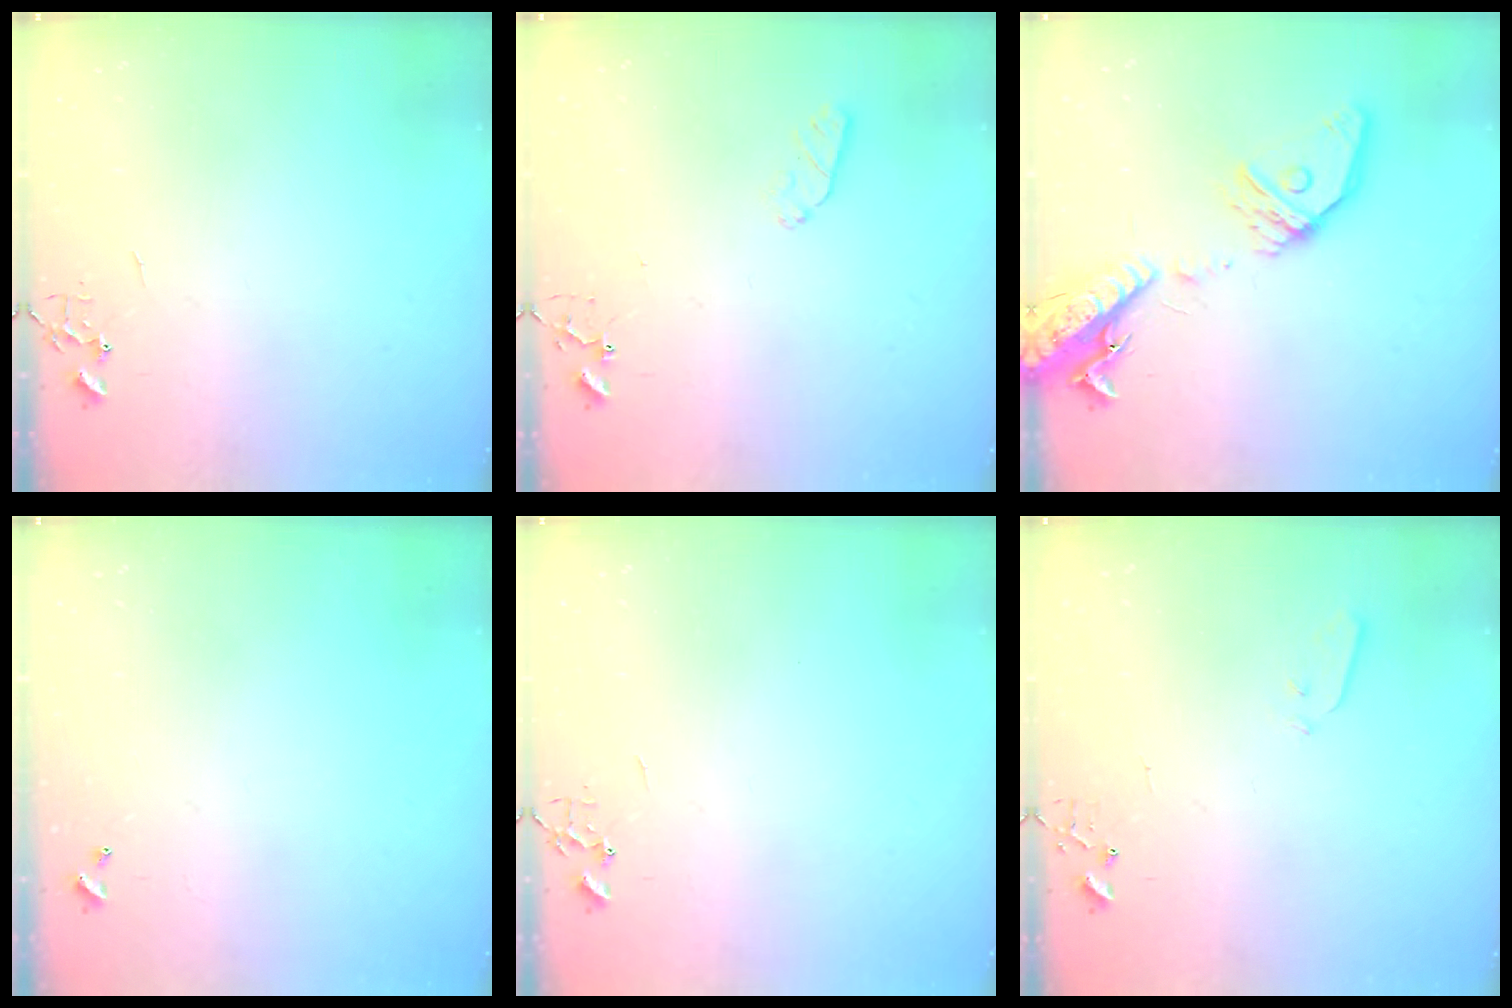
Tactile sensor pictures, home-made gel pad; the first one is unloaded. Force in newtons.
{"total": 5.0, "press": 4.9, "slide": 0.7}
{"total": 19.6, "press": 19.2, "slide": 4.0}
{"total": 0.0}
{"total": 0.0}
{"total": 3.0, "press": 2.9, "slide": 0.7}